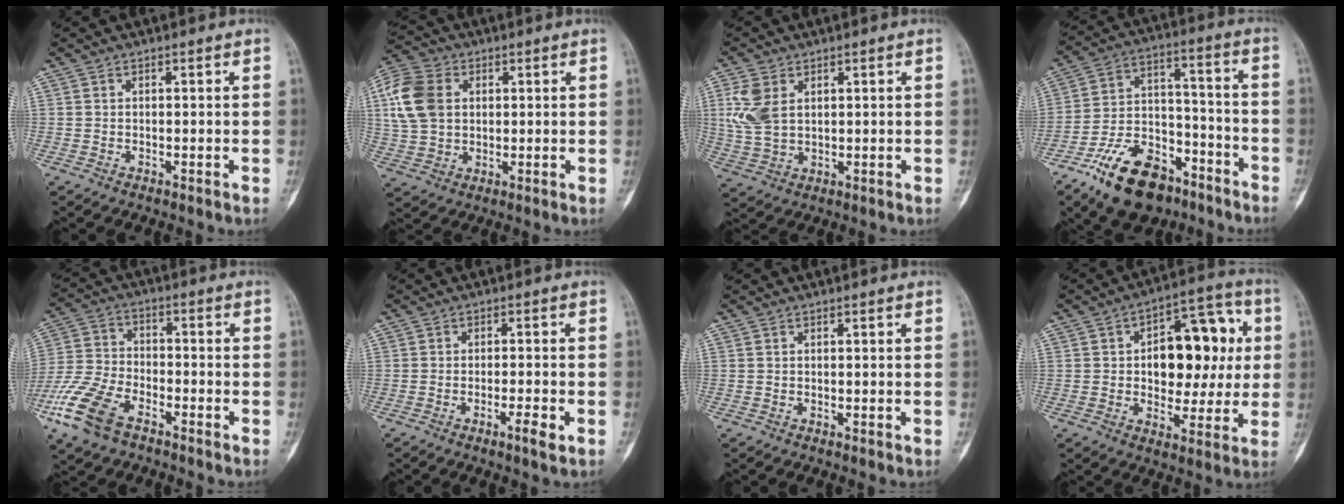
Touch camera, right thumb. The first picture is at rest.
{"total": 12.4, "force": [2.6, 9.1, 8.0], "torque": [-0.152, 0.009, 0.046]}
{"total": 7.7, "force": [2.1, 5.1, 5.5], "torque": [-0.119, -0.001, 0.050]}
{"total": 18.3, "force": [-11.9, 9.8, 9.9], "torque": [-0.148, 0.088, -0.202]}
{"total": 13.2, "force": [-7.6, 6.7, 8.5], "torque": [-0.183, 0.018, -0.156]}
{"total": 3.2, "force": [-1.6, 0.4, 2.7], "torque": [-0.048, 0.005, -0.028]}
{"total": 0.0}
{"total": 17.0, "force": [2.2, 10.1, 13.5], "torque": [-0.132, 0.024, 0.032]}